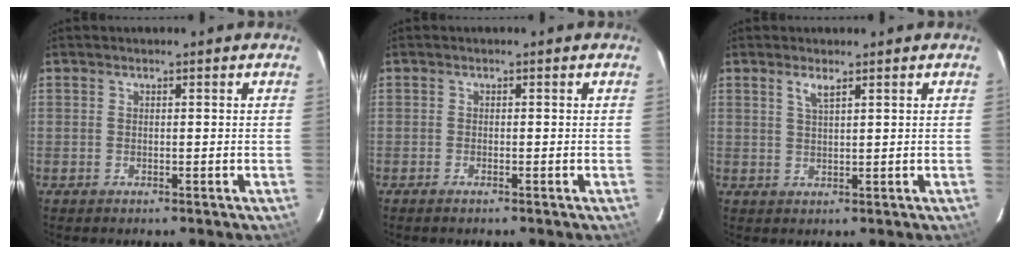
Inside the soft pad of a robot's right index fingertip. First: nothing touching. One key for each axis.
{"total": 0.7, "fx": -0.6, "fy": 0.1, "fz": 0.3, "tx": -0.007, "ty": -0.001, "tz": -0.014}
{"total": 2.1, "fx": 1.3, "fy": 0.4, "fz": 1.6, "tx": -0.030, "ty": 0.001, "tz": 0.023}